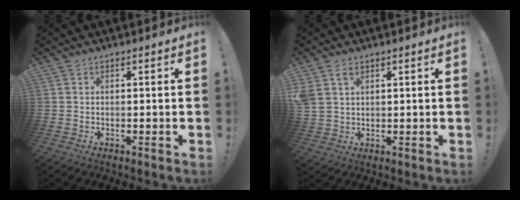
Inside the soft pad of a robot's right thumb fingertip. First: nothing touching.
{"total": 4.3, "force": [2.5, 2.6, 2.3], "torque": [-0.033, -0.010, 0.047]}